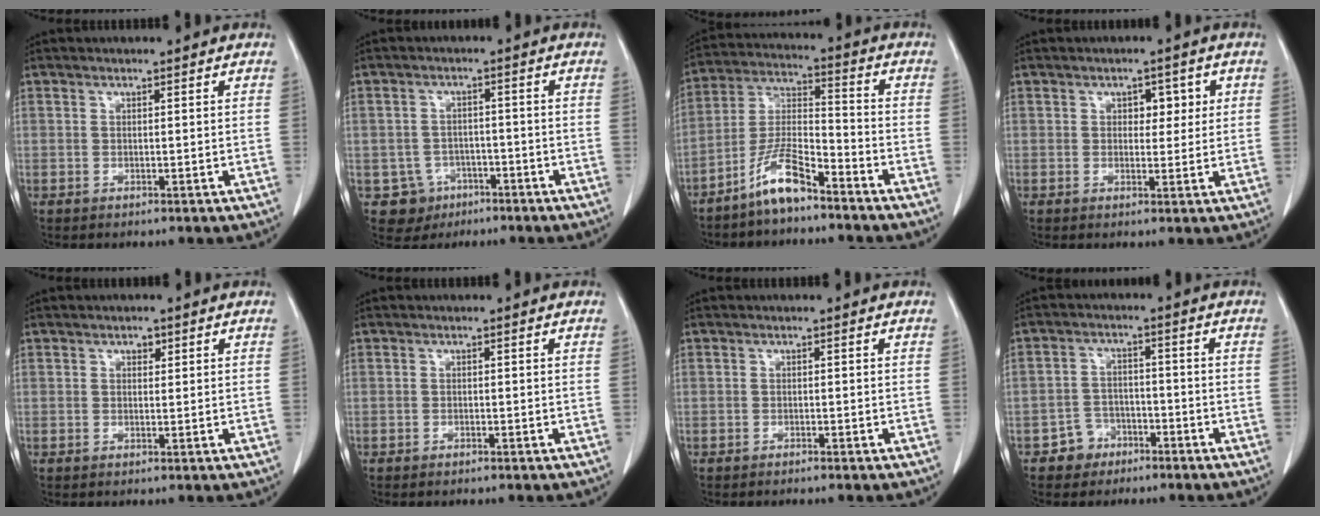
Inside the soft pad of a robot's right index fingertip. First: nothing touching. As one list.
[{"total": 4.9, "force": [-2.3, 4.3, 0.2], "torque": [-0.001, 0.011, -0.031]}, {"total": 9.0, "force": [-6.6, 1.7, 5.9], "torque": [-0.131, -0.005, -0.133]}, {"total": 3.2, "force": [1.1, 2.0, 2.2], "torque": [-0.022, 0.007, 0.013]}, {"total": 1.1, "force": [0.6, 0.8, 0.6], "torque": [-0.007, -0.001, 0.008]}, {"total": 0.6, "force": [-0.6, 0.0, 0.3], "torque": [-0.010, -0.002, -0.009]}, {"total": 1.1, "force": [-0.9, -0.3, 0.5], "torque": [-0.007, 0.002, -0.014]}, {"total": 4.3, "force": [-2.7, 3.3, 0.1], "torque": [0.004, 0.014, -0.046]}]